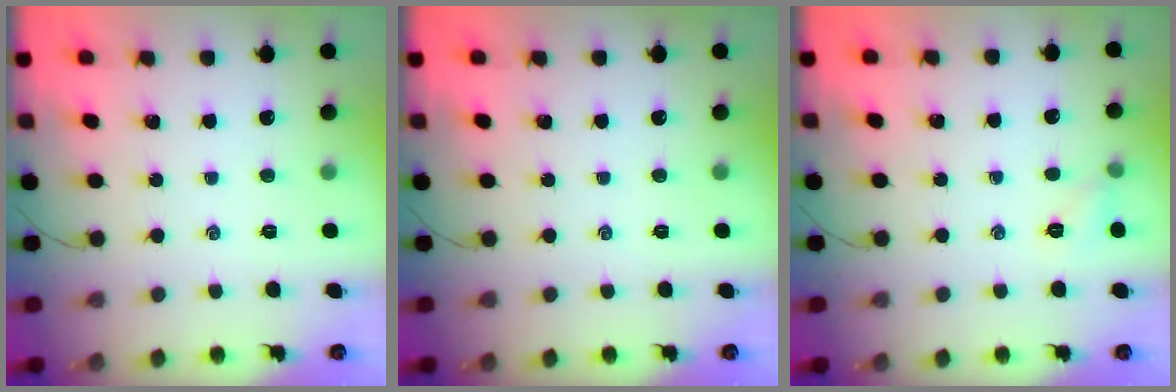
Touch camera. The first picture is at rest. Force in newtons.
{"total": 0.0}
{"total": 5.6, "press": 5.4, "slide": 1.6}